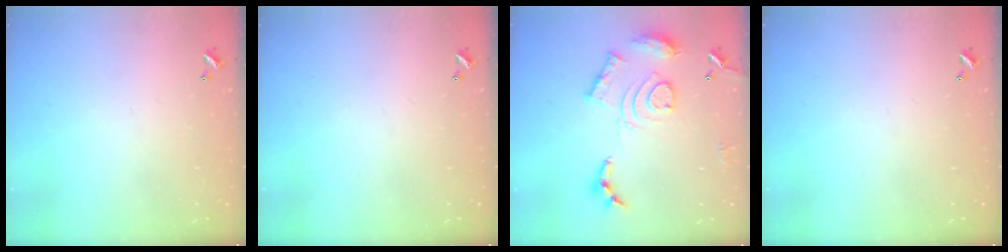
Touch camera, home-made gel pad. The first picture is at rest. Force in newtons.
{"total": 0.0}
{"total": 15.7, "press": 15.6, "slide": 1.4}
{"total": 0.0}